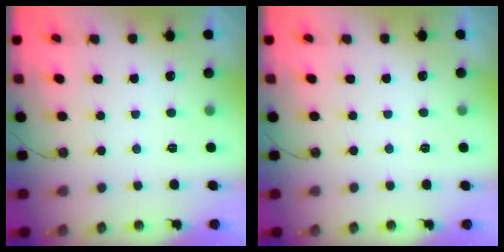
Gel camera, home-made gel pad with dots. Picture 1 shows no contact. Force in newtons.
{"total": 2.7, "press": 2.7, "slide": 0.5}